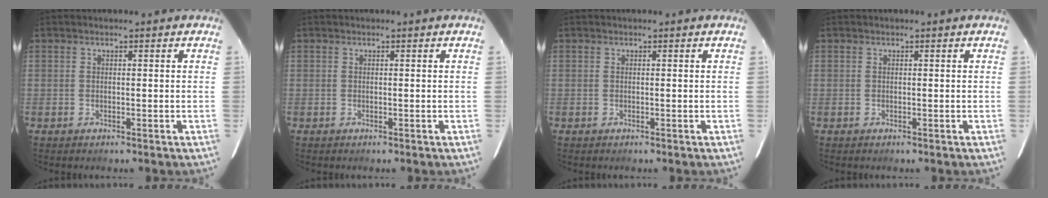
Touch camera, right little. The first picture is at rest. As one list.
[{"total": 0.0}, {"total": 0.0}, {"total": 0.0}]